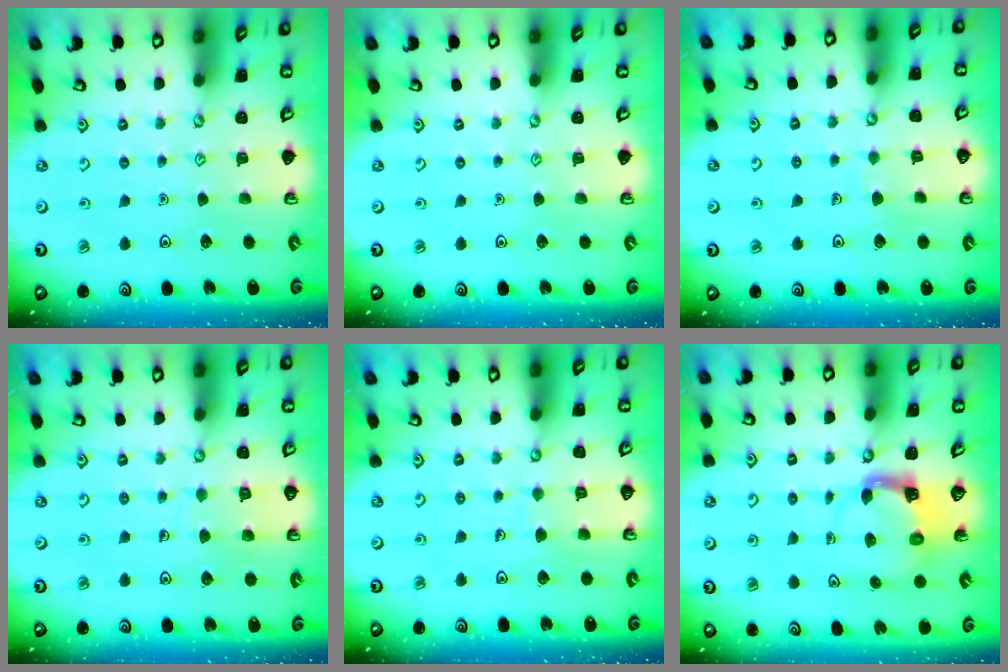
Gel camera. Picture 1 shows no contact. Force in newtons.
{"total": 0.0}
{"total": 2.7, "press": 2.7, "slide": 0.1}
{"total": 5.7, "press": 5.7, "slide": 0.3}
{"total": 5.1, "press": 5.1, "slide": 0.5}
{"total": 3.5, "press": 3.5, "slide": 0.5}